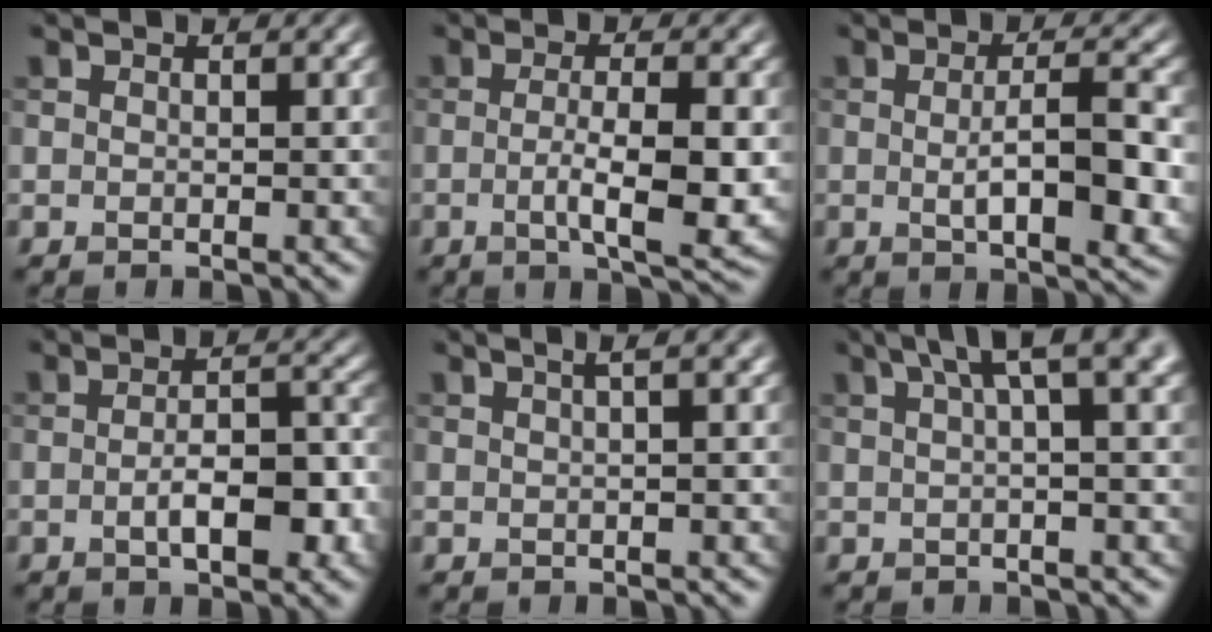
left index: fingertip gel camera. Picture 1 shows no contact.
{"total": 6.1, "force": [-0.8, 1.5, 5.9], "torque": [-0.096, -0.008, -0.009]}
{"total": 7.1, "force": [-0.5, 2.0, 6.8], "torque": [-0.106, -0.010, -0.003]}
{"total": 5.2, "force": [-1.4, 2.1, 4.5], "torque": [-0.077, -0.001, -0.021]}
{"total": 2.4, "force": [1.1, 0.7, 2.0], "torque": [-0.024, 0.007, 0.006]}
{"total": 6.1, "force": [2.8, 1.5, 5.3], "torque": [-0.057, 0.023, 0.038]}